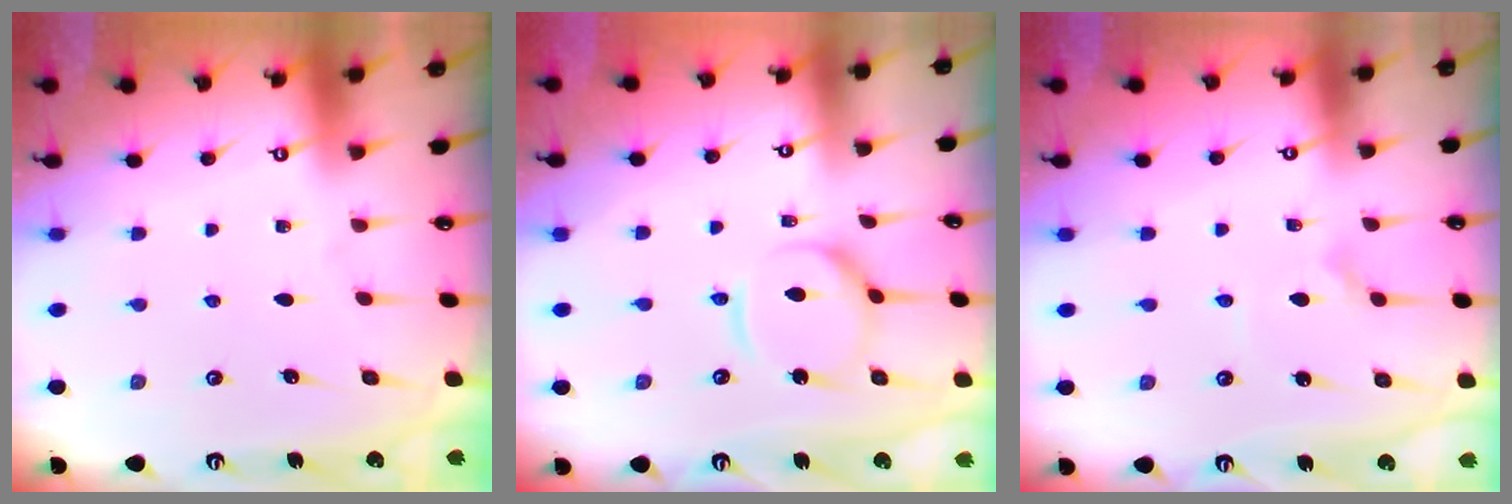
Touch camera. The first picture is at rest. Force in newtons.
{"total": 10.0, "press": 10.0, "slide": 1.0}
{"total": 3.7, "press": 3.6, "slide": 0.7}